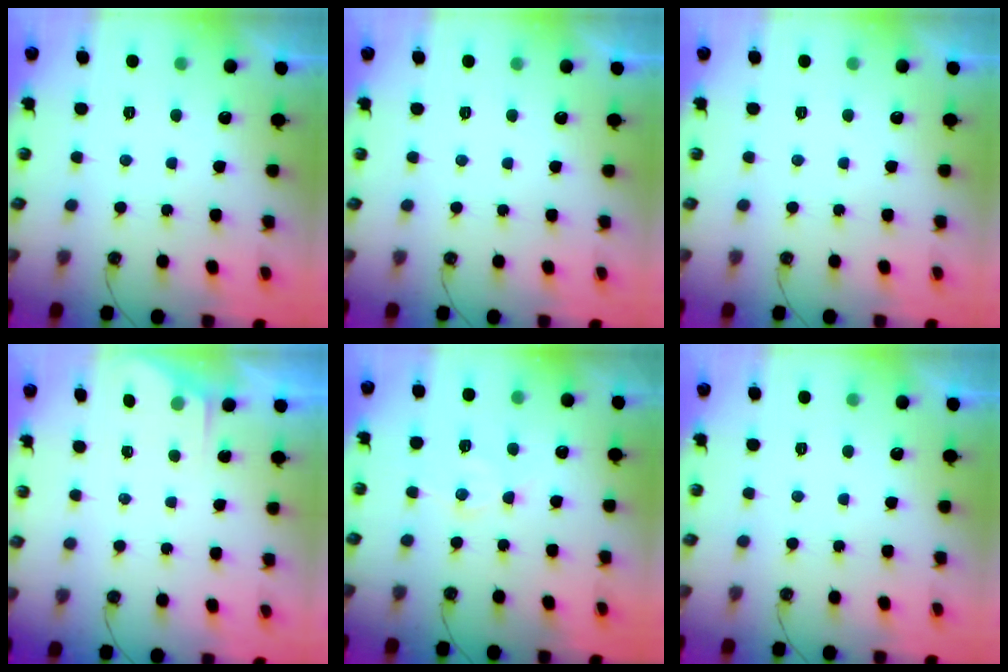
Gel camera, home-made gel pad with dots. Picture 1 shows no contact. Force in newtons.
{"total": 0.0}
{"total": 0.0}
{"total": 1.8, "press": 1.7, "slide": 0.3}
{"total": 8.0, "press": 8.0, "slide": 0.6}
{"total": 0.0}